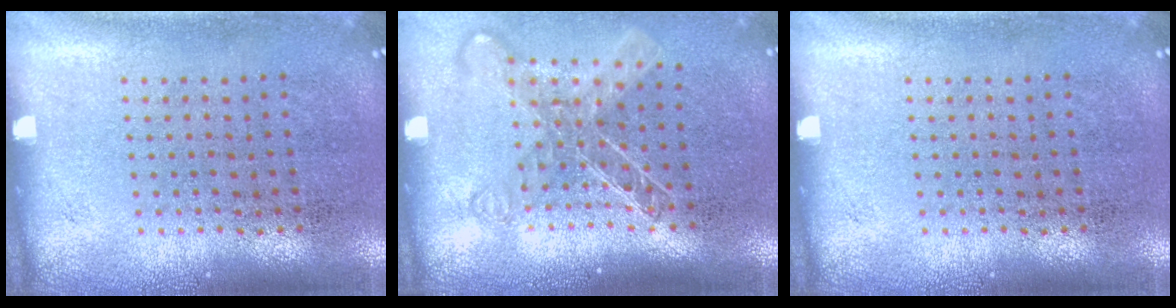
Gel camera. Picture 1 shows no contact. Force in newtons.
{"total": 1.7, "press": 1.3, "slide": 1.0}
{"total": 0.0}